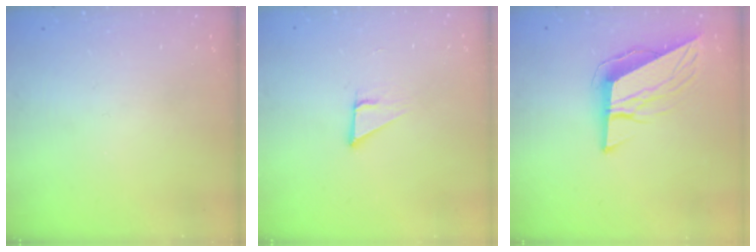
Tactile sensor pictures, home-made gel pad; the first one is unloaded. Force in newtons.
{"total": 2.8, "press": 2.8, "slide": 0.1}
{"total": 10.5, "press": 10.3, "slide": 1.7}